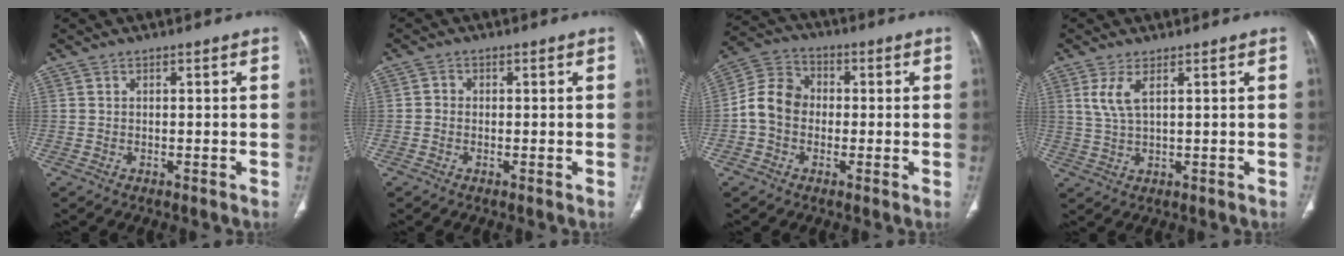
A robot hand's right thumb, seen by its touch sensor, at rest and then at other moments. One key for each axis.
{"total": 1.2, "fx": -0.3, "fy": 1.1, "fz": 0.5, "tx": -0.003, "ty": 0.004, "tz": -0.007}
{"total": 8.7, "fx": -0.9, "fy": 7.2, "fz": 4.8, "tx": -0.078, "ty": 0.032, "tz": -0.030}
{"total": 4.7, "fx": 2.0, "fy": 1.3, "fz": 4.0, "tx": -0.097, "ty": -0.009, "tz": 0.051}